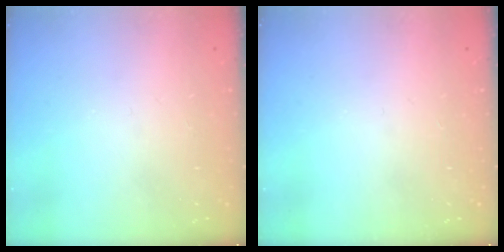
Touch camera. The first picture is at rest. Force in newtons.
{"total": 0.0}